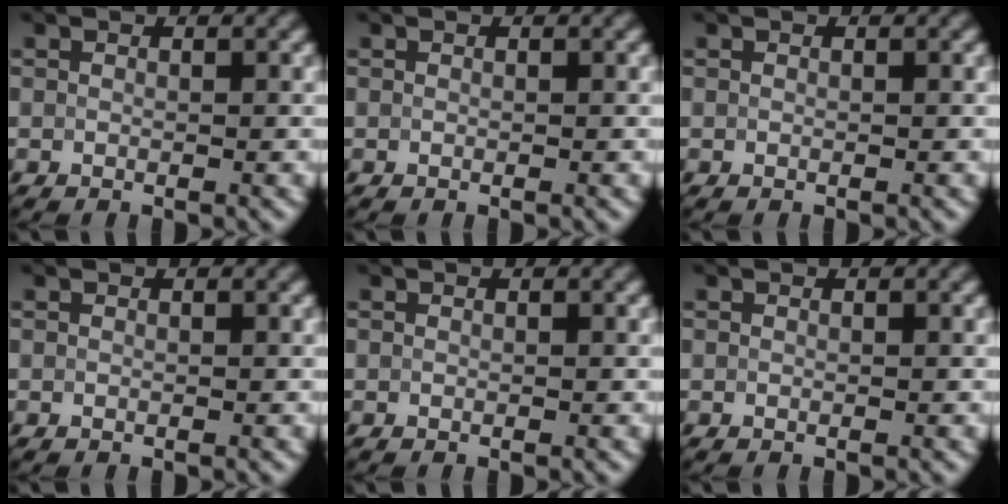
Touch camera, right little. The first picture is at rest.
{"total": 0.0}
{"total": 0.0}
{"total": 0.0}
{"total": 0.0}
{"total": 0.0}